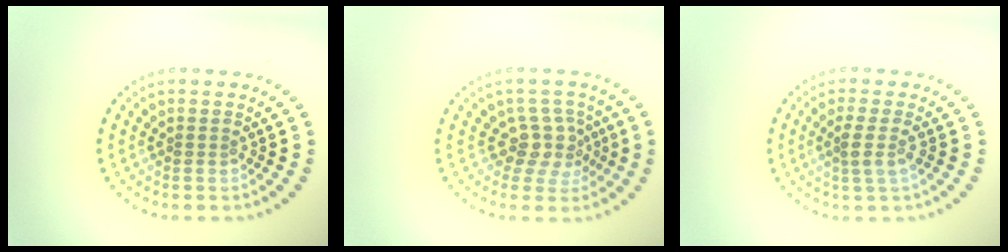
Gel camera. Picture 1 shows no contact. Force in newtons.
{"total": 3.0, "press": 2.4, "slide": 1.9}
{"total": 2.0, "press": 1.6, "slide": 1.2}